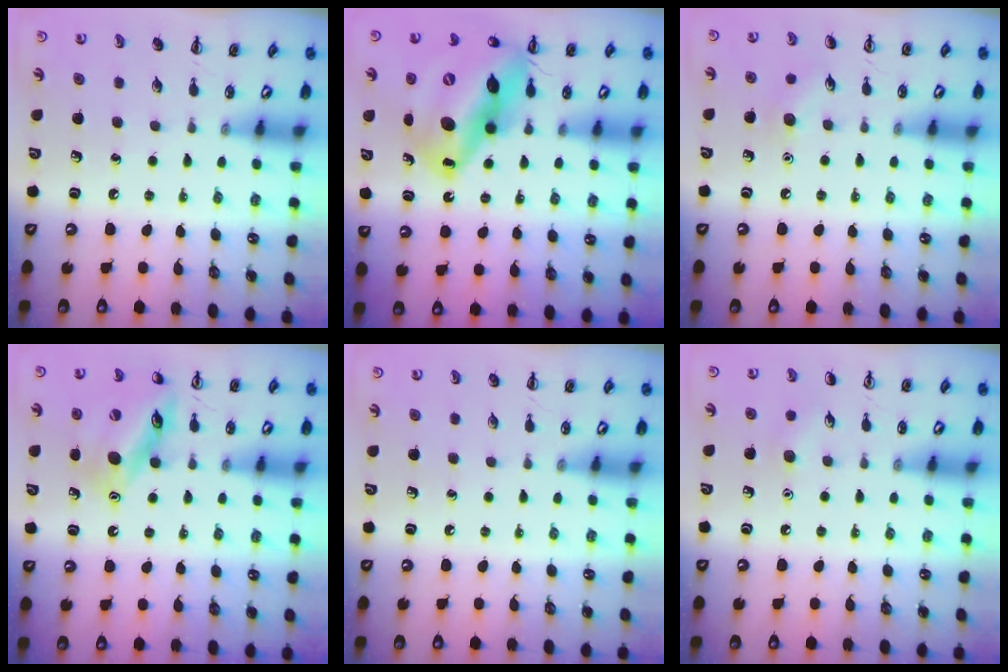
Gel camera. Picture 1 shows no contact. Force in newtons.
{"total": 22.3, "press": 21.7, "slide": 5.0}
{"total": 6.8, "press": 6.7, "slide": 1.4}
{"total": 13.3, "press": 13.3, "slide": 1.2}
{"total": 0.0}
{"total": 5.2, "press": 4.9, "slide": 1.6}